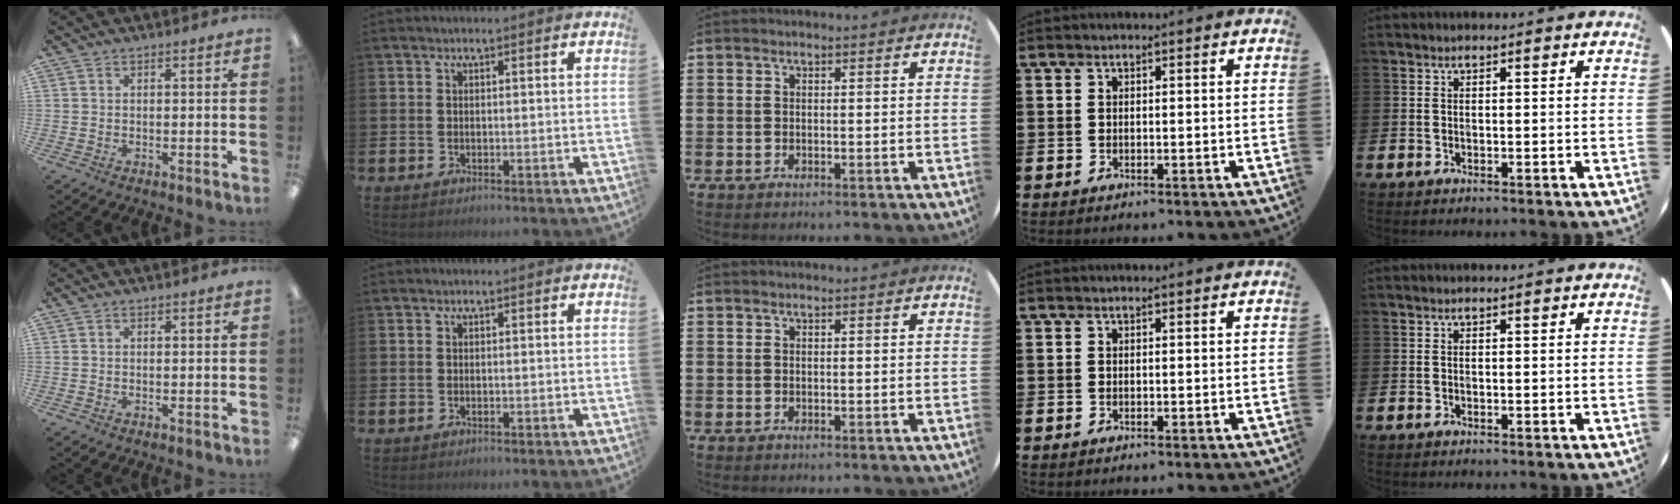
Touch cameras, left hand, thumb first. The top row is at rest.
{}